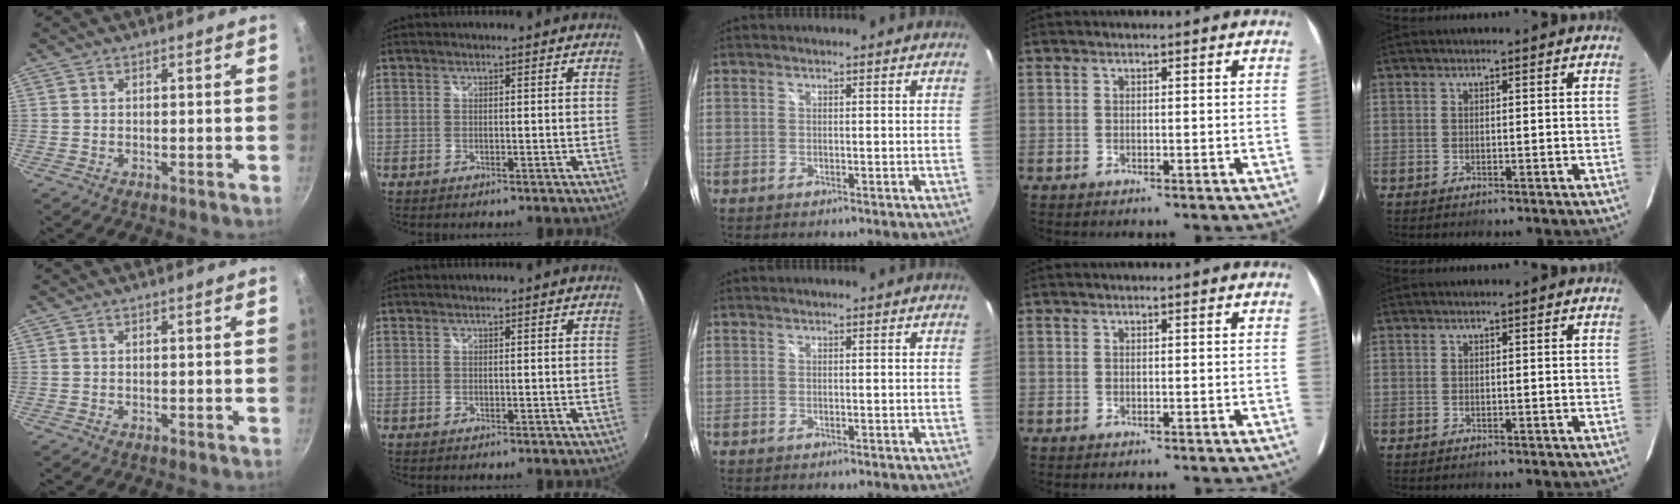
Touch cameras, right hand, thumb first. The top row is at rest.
{}